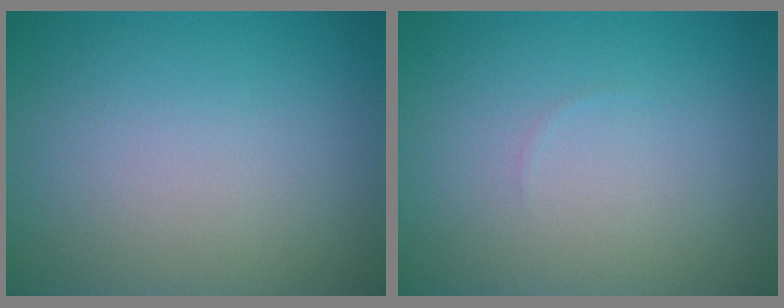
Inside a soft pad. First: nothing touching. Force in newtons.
{"total": 0.0}